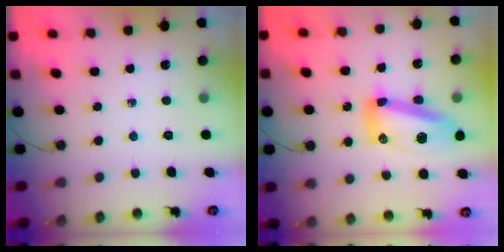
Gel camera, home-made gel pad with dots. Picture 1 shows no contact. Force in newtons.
{"total": 14.3, "press": 14.2, "slide": 1.4}